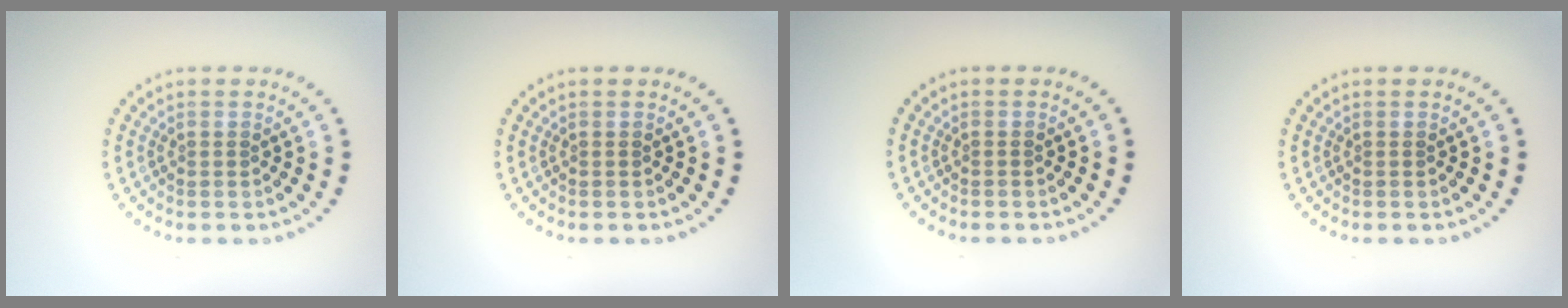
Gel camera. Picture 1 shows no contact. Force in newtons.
{"total": 0.0}
{"total": 0.0}
{"total": 0.0}